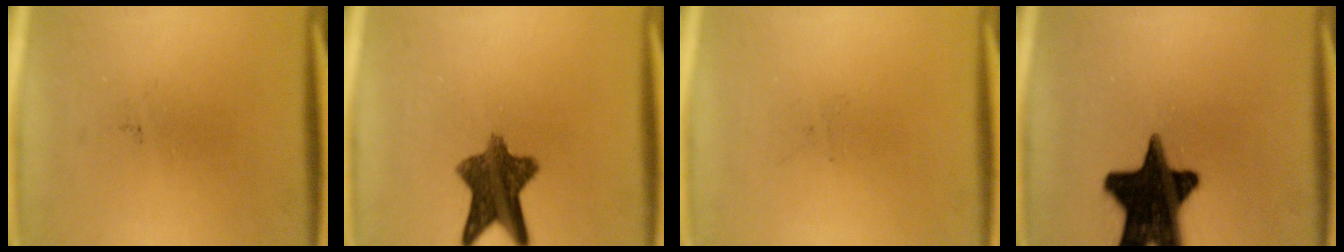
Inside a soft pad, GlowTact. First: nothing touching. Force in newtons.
{"total": 9.6}
{"total": 0.0}
{"total": 19.6}